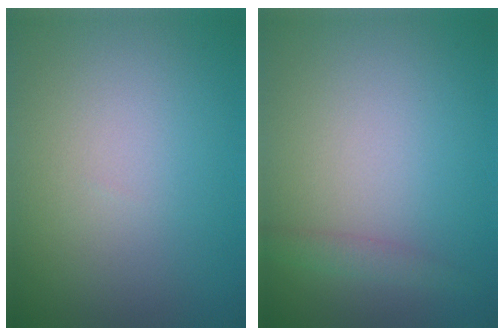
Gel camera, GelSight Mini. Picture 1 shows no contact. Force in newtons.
{"total": 1.2, "press": 1.2, "slide": 0.1}